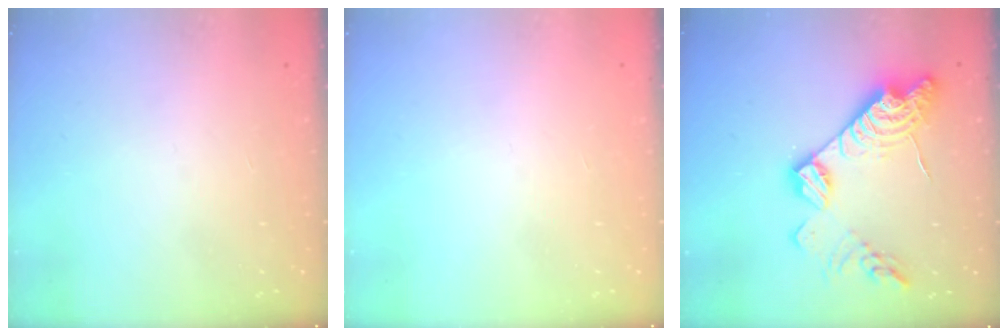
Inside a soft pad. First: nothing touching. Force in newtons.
{"total": 0.0}
{"total": 18.8, "press": 18.8, "slide": 1.4}